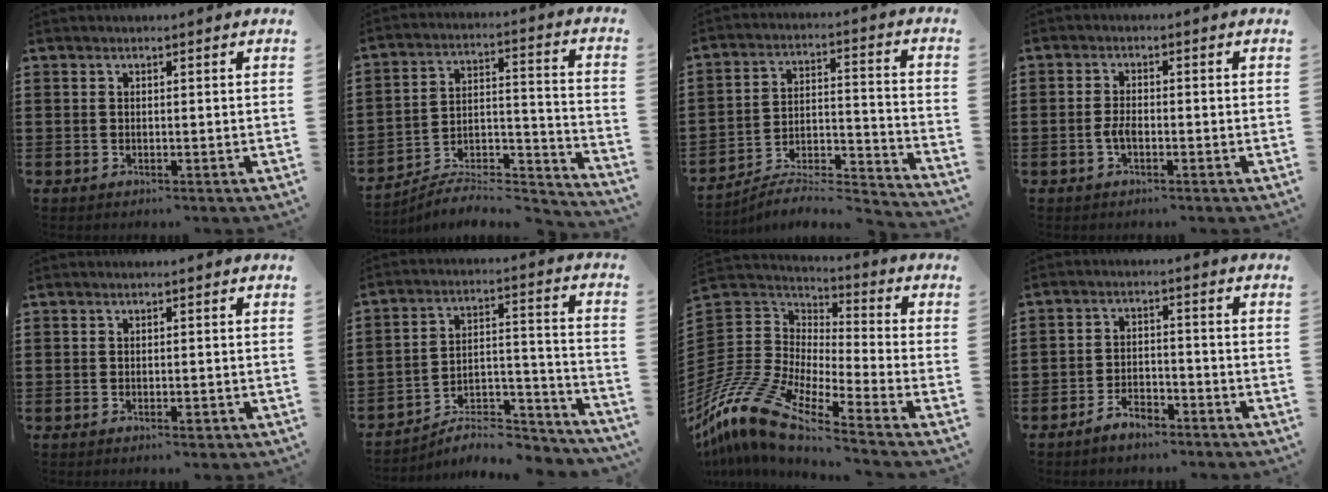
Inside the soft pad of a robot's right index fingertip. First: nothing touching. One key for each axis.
{"total": 5.8, "fx": -5.5, "fy": 1.4, "fz": 1.4, "tx": -0.018, "ty": 0.000, "tz": -0.109}
{"total": 5.5, "fx": -5.2, "fy": 0.8, "fz": 1.8, "tx": -0.026, "ty": -0.006, "tz": -0.105}
{"total": 2.2, "fx": -0.9, "fy": 0.8, "fz": 1.8, "tx": -0.050, "ty": -0.004, "tz": -0.021}
{"total": 0.8, "fx": -0.5, "fy": 0.3, "fz": 0.6, "tx": -0.013, "ty": -0.005, "tz": -0.008}
{"total": 6.2, "fx": -5.4, "fy": 2.1, "fz": 2.3, "tx": -0.034, "ty": 0.007, "tz": -0.103}
{"total": 12.2, "fx": -10.2, "fy": 2.7, "fz": 6.1, "tx": -0.174, "ty": -0.003, "tz": -0.217}
{"total": 3.9, "fx": -3.5, "fy": 1.2, "fz": 1.2, "tx": -0.020, "ty": 0.014, "tz": -0.068}